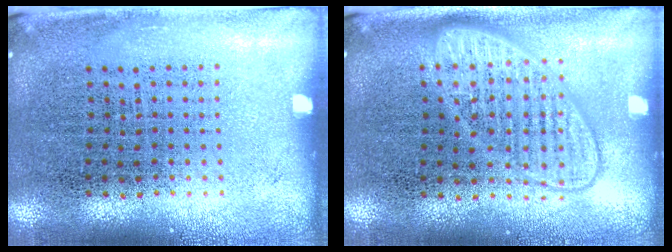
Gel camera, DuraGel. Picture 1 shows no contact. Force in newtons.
{"total": 2.0, "press": 1.9, "slide": 0.3}